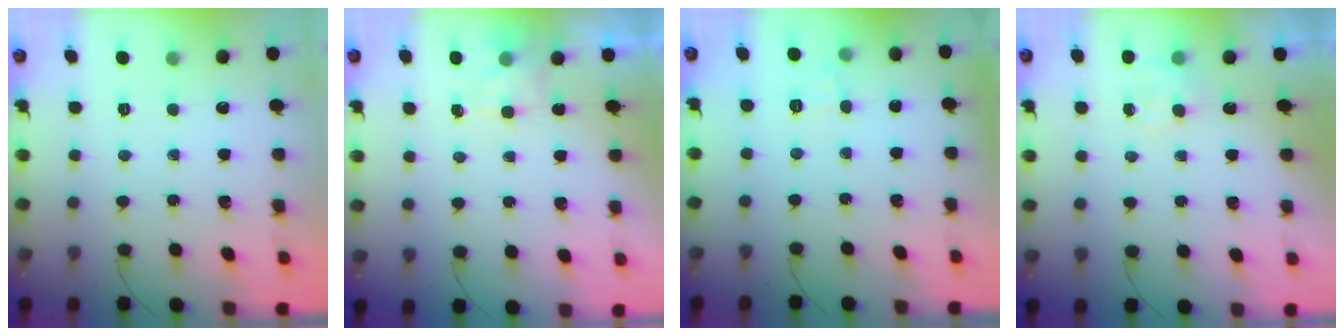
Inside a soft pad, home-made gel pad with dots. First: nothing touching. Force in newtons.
{"total": 2.4, "press": 1.9, "slide": 1.4}
{"total": 6.9, "press": 6.7, "slide": 1.8}
{"total": 4.2, "press": 4.1, "slide": 0.9}